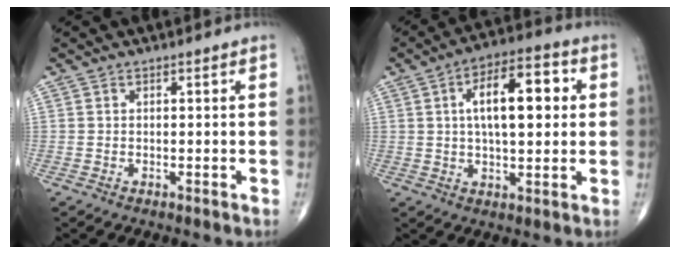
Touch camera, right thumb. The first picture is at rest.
{"total": 13.8, "force": [2.5, 6.1, 12.1], "torque": [-0.175, 0.016, 0.036]}